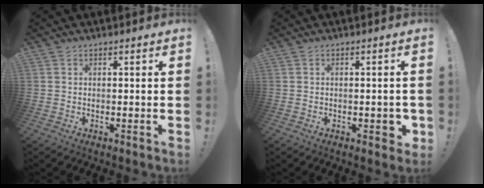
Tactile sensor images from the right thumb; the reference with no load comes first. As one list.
[{"total": 3.3, "force": [-0.9, 1.9, 2.6], "torque": [-0.023, 0.004, -0.015]}]